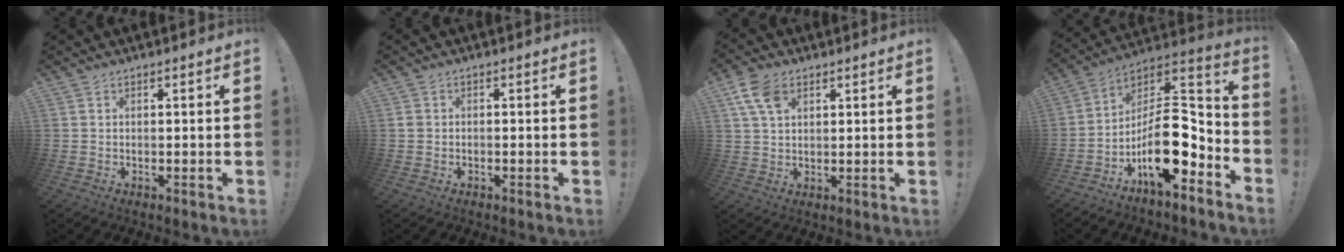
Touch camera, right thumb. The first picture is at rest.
{"total": 1.3, "force": [-0.9, 0.7, 0.5], "torque": [-0.016, 0.007, -0.015]}
{"total": 8.5, "force": [3.8, 5.5, 5.2], "torque": [-0.094, 0.000, 0.078]}
{"total": 18.3, "force": [-5.9, 8.5, 15.1], "torque": [-0.259, 0.025, -0.090]}